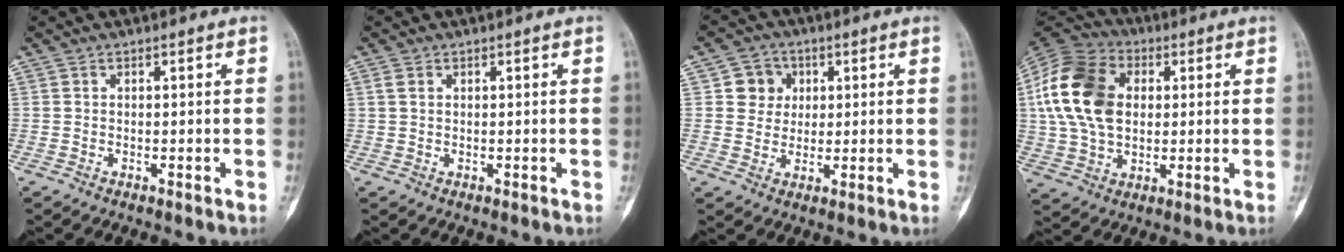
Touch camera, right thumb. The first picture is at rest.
{"total": 1.4, "force": [0.6, 0.9, 1.0], "torque": [-0.025, 0.005, 0.016]}
{"total": 5.8, "force": [1.5, 5.4, 1.5], "torque": [0.009, 0.003, 0.020]}
{"total": 18.3, "force": [2.8, 12.8, 12.8], "torque": [-0.242, 0.012, 0.048]}